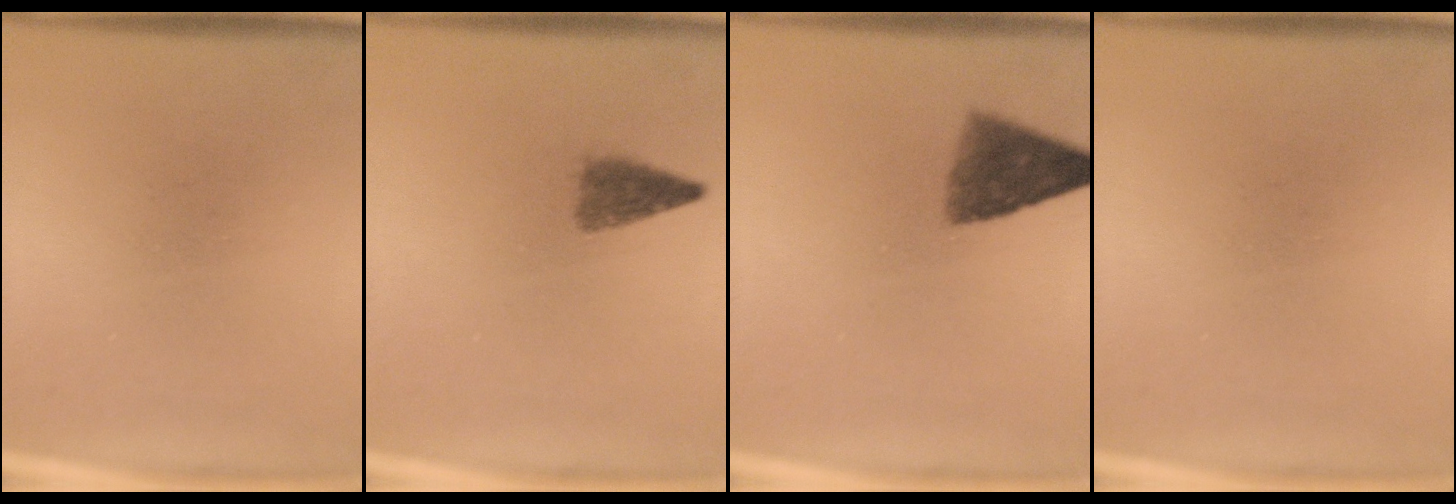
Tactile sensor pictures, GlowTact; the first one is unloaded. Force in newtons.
{"total": 2.8}
{"total": 6.8}
{"total": 0.0}